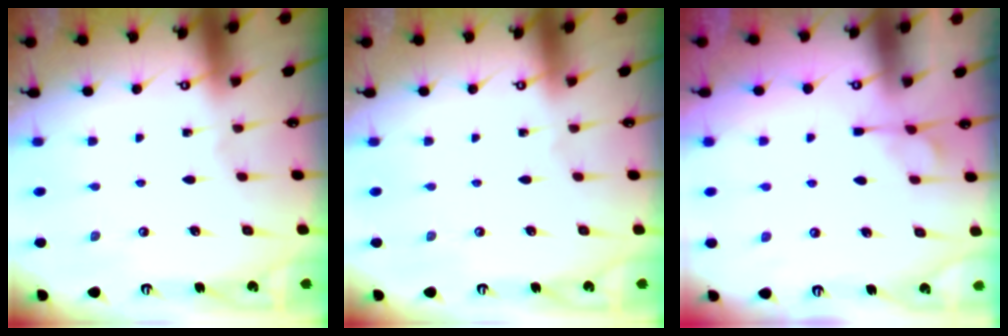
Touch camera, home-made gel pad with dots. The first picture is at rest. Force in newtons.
{"total": 0.0}
{"total": 5.7, "press": 5.5, "slide": 1.5}